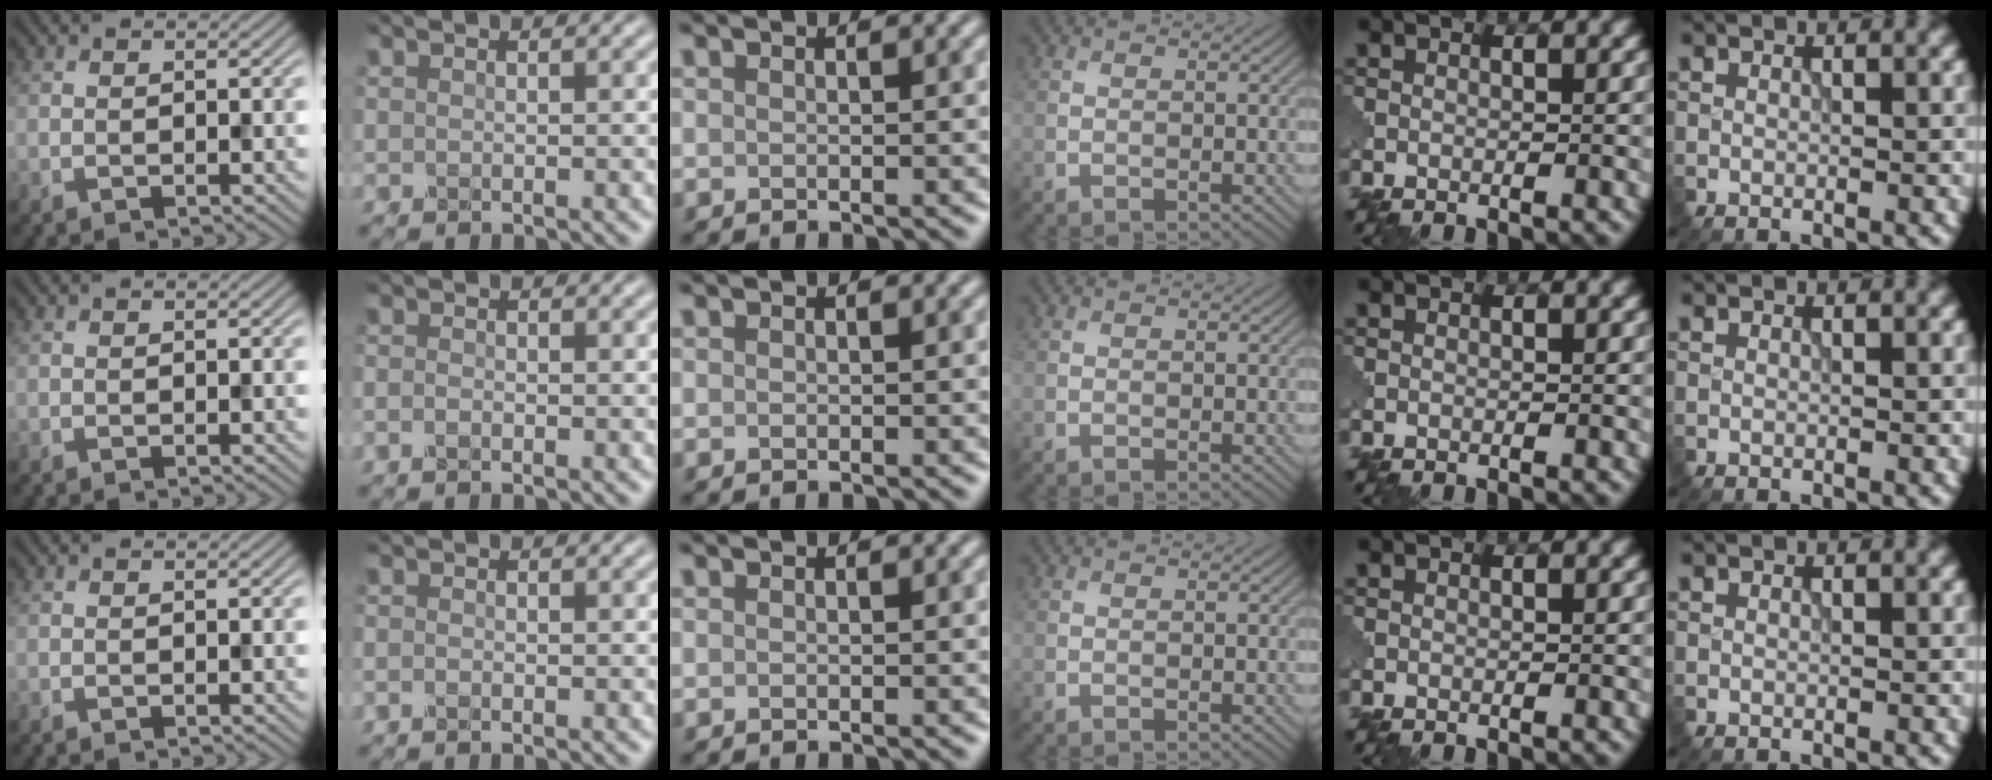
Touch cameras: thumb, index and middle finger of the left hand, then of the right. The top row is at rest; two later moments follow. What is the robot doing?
{"motion": "close", "object": "eyeshadow palette"}